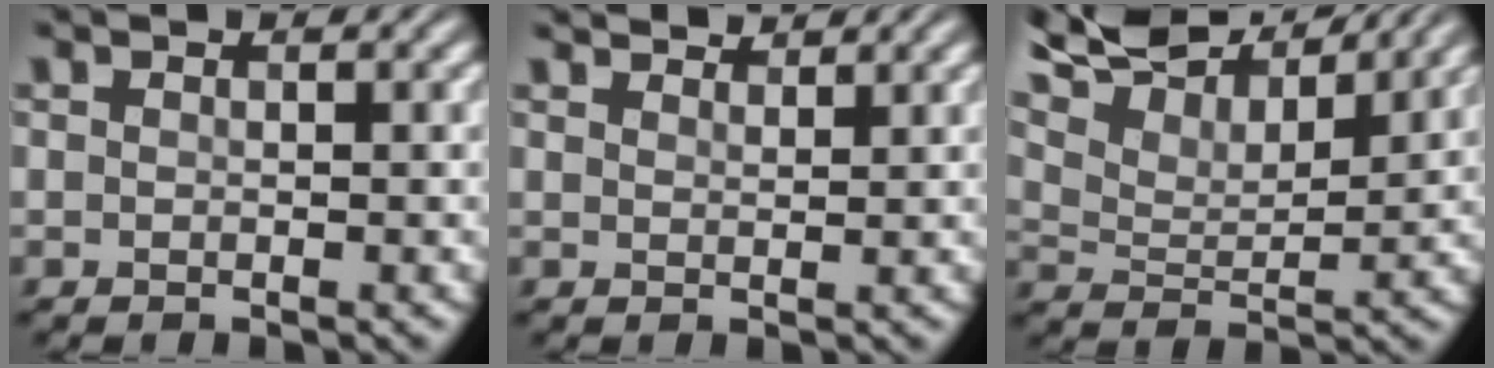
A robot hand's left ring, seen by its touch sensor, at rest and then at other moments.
{"total": 3.1, "force": [3.0, 0.4, 0.7], "torque": [-0.008, -0.005, 0.043]}
{"total": 10.3, "force": [9.0, 2.3, 4.4], "torque": [-0.103, 0.015, 0.128]}